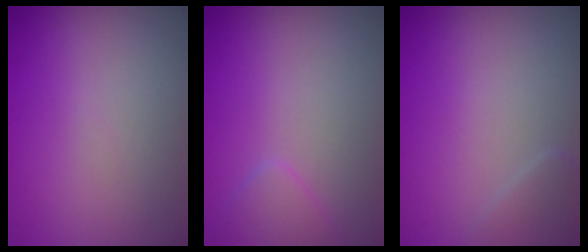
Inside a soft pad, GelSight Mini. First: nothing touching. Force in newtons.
{"total": 1.5, "press": 1.5, "slide": 0.1}
{"total": 1.2, "press": 1.2, "slide": 0.0}